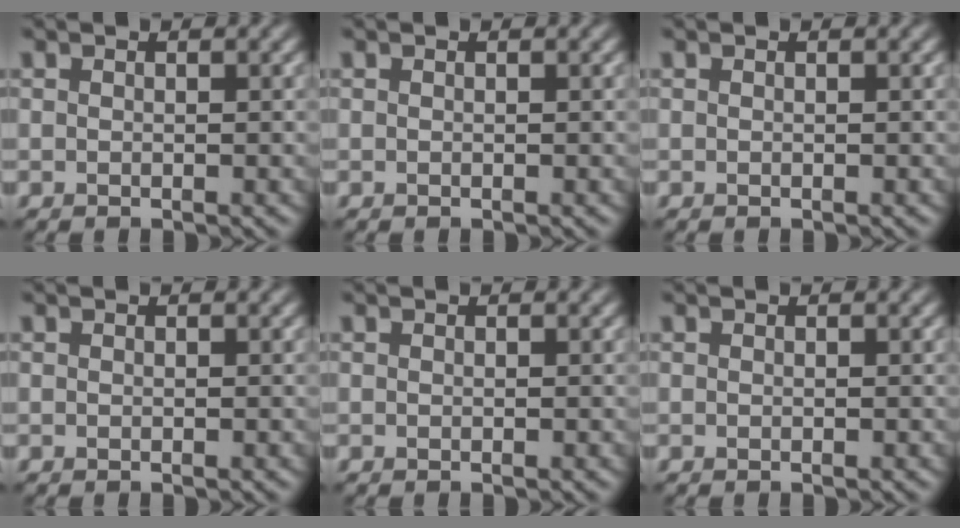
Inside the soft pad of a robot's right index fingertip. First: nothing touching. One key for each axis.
{"total": 0.0}
{"total": 0.0}
{"total": 0.0}
{"total": 0.0}
{"total": 0.0}